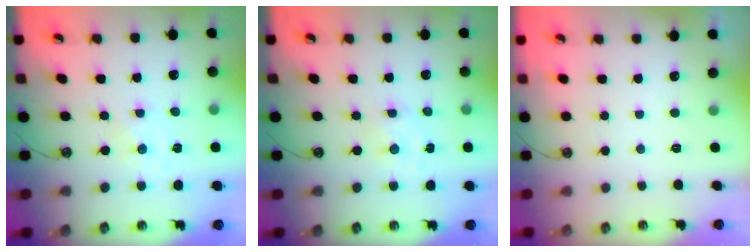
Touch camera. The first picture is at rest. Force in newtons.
{"total": 1.6, "press": 1.6, "slide": 0.2}
{"total": 0.0}